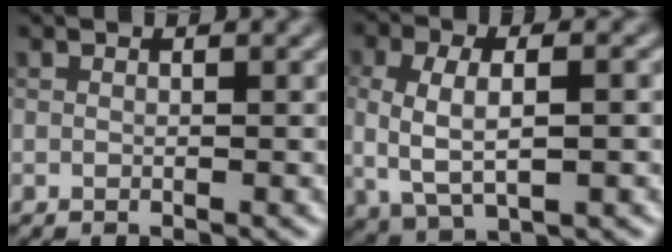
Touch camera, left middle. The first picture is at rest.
{"total": 5.2, "force": [-0.2, 2.6, 4.5], "torque": [-0.094, -0.003, -0.001]}